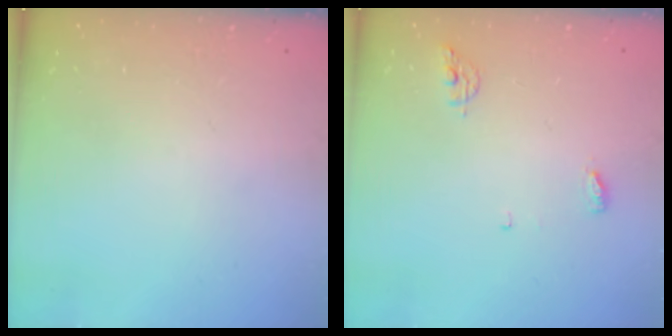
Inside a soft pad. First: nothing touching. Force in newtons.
{"total": 4.7, "press": 4.7, "slide": 0.4}